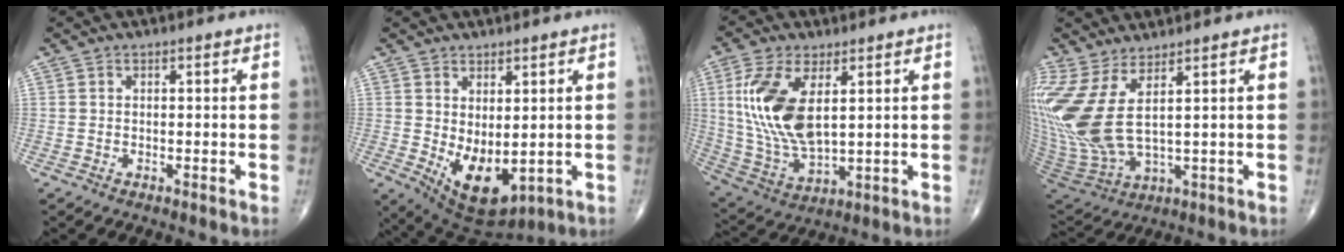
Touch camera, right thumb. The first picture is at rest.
{"total": 10.0, "force": [-0.6, 5.3, 8.5], "torque": [-0.124, -0.017, 0.018]}
{"total": 15.5, "force": [3.8, 7.3, 13.2], "torque": [-0.279, -0.016, 0.087]}
{"total": 13.0, "force": [4.1, 3.9, 11.7], "torque": [-0.289, -0.033, 0.102]}